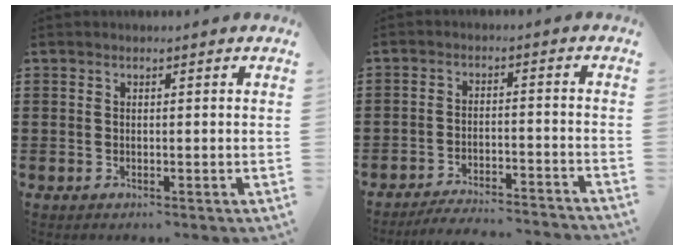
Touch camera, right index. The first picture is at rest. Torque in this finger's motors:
{"motor_torque": [-0.43, 0.64, -0.37, -0.21]}